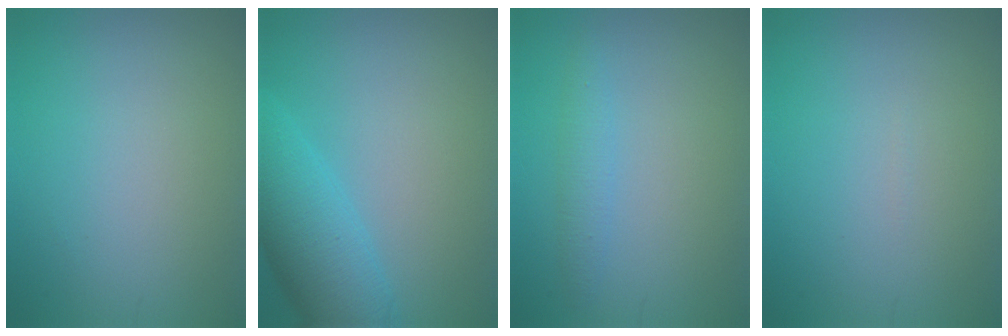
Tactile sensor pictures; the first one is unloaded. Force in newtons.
{"total": 5.8, "press": 5.8, "slide": 0.2}
{"total": 1.6, "press": 1.6, "slide": 0.1}
{"total": 0.0}